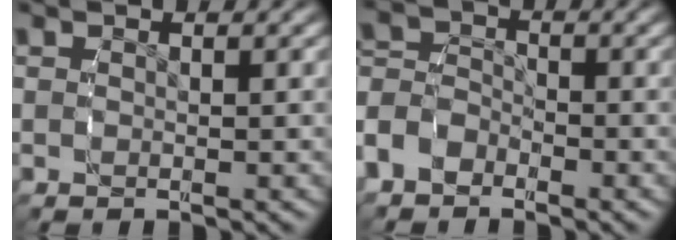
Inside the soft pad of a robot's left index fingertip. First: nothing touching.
{"total": 4.8, "force": [-2.1, 4.1, 1.6], "torque": [-0.043, -0.020, -0.034]}